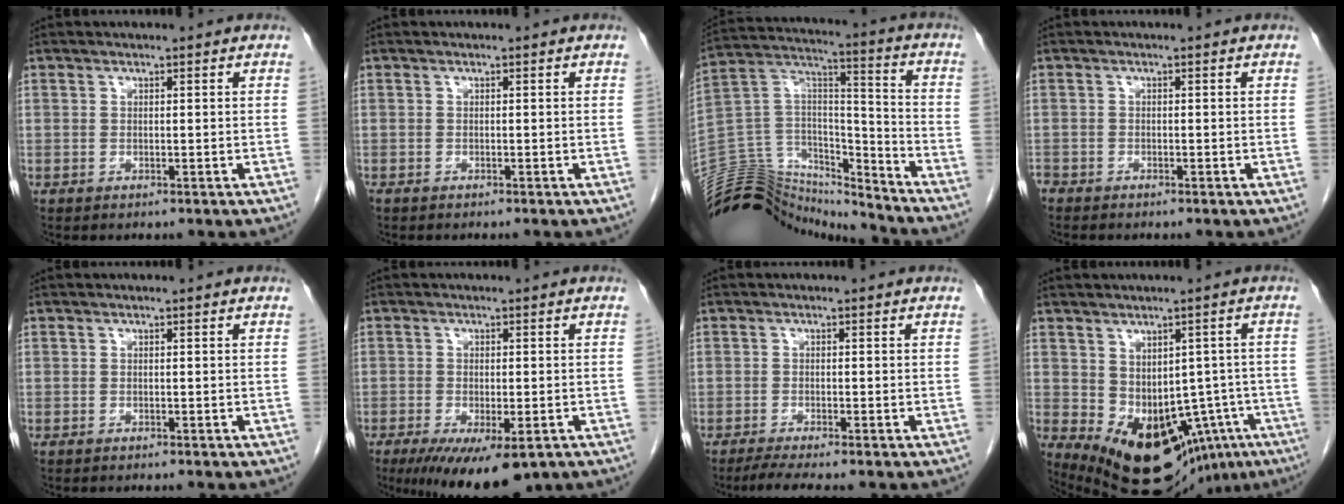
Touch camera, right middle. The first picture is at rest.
{"total": 0.6, "force": [-0.6, 0.0, 0.2], "torque": [-0.004, -0.001, -0.011]}
{"total": 18.1, "force": [-17.3, 4.9, 1.5], "torque": [-0.034, 0.080, -0.295]}
{"total": 1.4, "force": [-1.4, 0.4, 0.0], "torque": [-0.002, -0.002, -0.028]}
{"total": 0.9, "force": [-0.8, 0.0, 0.4], "torque": [-0.005, 0.000, -0.011]}
{"total": 9.9, "force": [-6.1, 3.4, 7.1], "torque": [-0.112, -0.019, -0.091]}
{"total": 3.7, "force": [-3.0, -0.4, 2.1], "torque": [-0.041, -0.011, -0.054]}
{"total": 17.8, "force": [-8.8, 9.9, 11.9], "torque": [-0.153, -0.003, -0.097]}